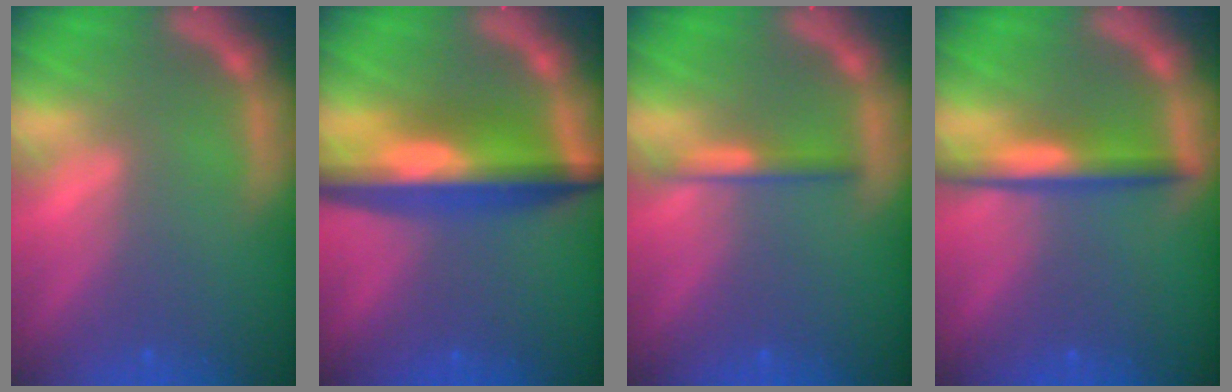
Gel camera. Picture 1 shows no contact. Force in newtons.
{"total": 8.6}
{"total": 1.9}
{"total": 4.0}